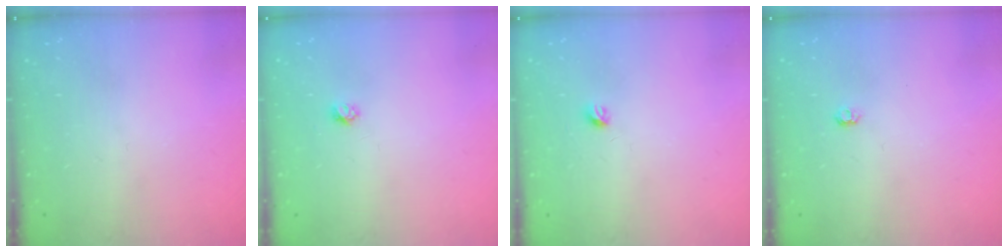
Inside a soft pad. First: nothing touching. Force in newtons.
{"total": 3.4, "press": 3.4, "slide": 0.3}
{"total": 3.6, "press": 3.5, "slide": 0.6}
{"total": 3.9, "press": 3.8, "slide": 0.5}